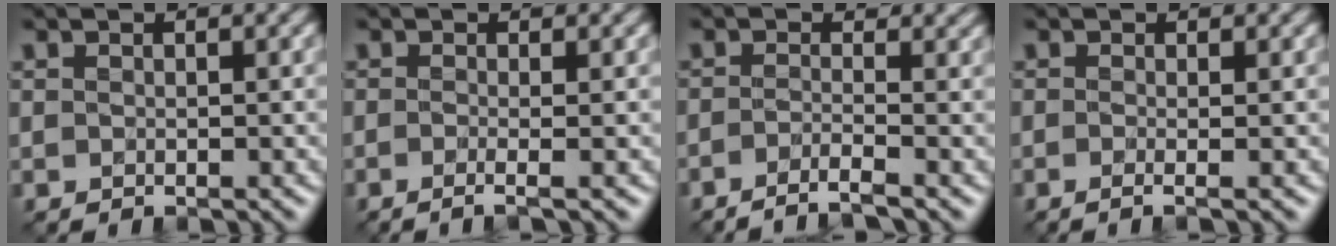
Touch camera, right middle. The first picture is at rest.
{"total": 2.2, "force": [-0.5, 0.9, 2.0], "torque": [-0.019, -0.010, -0.023]}
{"total": 2.6, "force": [-1.5, 0.6, 2.1], "torque": [-0.028, 0.002, -0.044]}
{"total": 2.0, "force": [-0.3, 0.8, 1.8], "torque": [-0.020, -0.009, -0.020]}